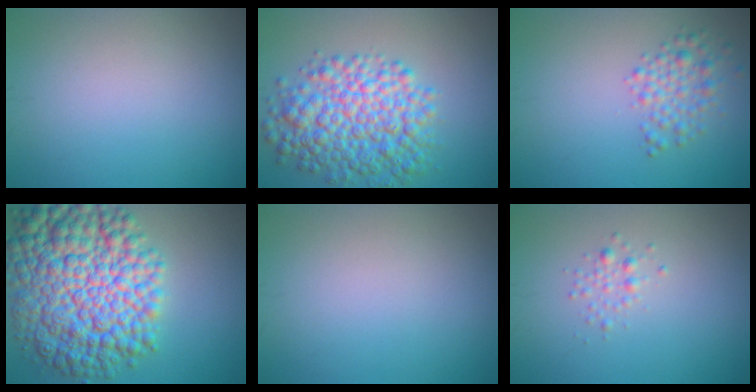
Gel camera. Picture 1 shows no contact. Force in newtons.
{"total": 7.7, "press": 7.7, "slide": 0.2}
{"total": 2.6, "press": 2.6, "slide": 0.1}
{"total": 13.6, "press": 13.6, "slide": 0.2}
{"total": 0.0}
{"total": 1.1, "press": 1.1, "slide": 0.0}